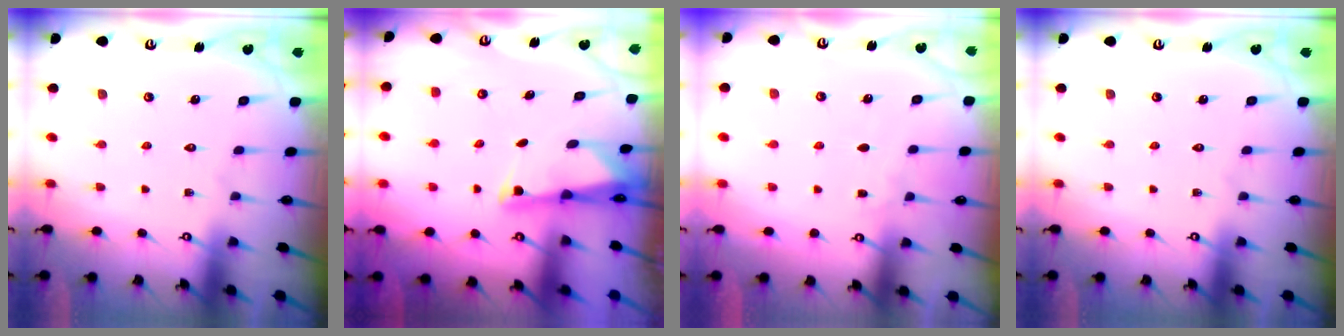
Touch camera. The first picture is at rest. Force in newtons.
{"total": 1.8, "press": 1.8, "slide": 0.4}
{"total": 2.9, "press": 2.8, "slide": 0.5}
{"total": 0.0}